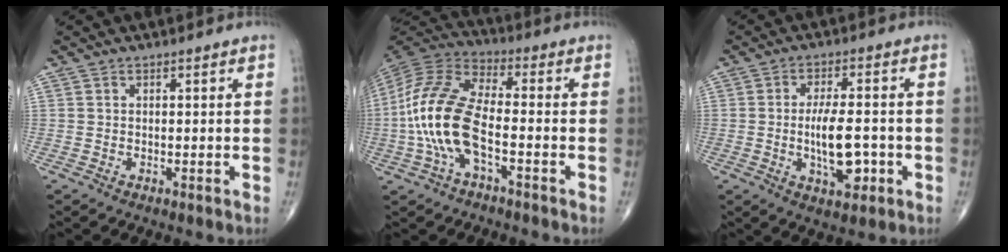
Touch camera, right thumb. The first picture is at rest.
{"total": 15.5, "force": [-3.5, 6.8, 13.5], "torque": [-0.291, 0.036, -0.071]}
{"total": 9.1, "force": [-1.6, 3.8, 8.1], "torque": [-0.129, 0.006, -0.021]}